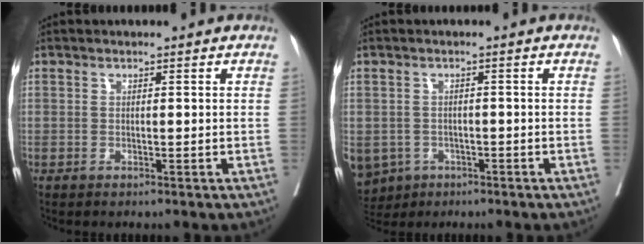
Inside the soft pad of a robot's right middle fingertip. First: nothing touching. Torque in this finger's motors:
{"motor_torque": [1.09, 0.22, 1.05, 0.21]}